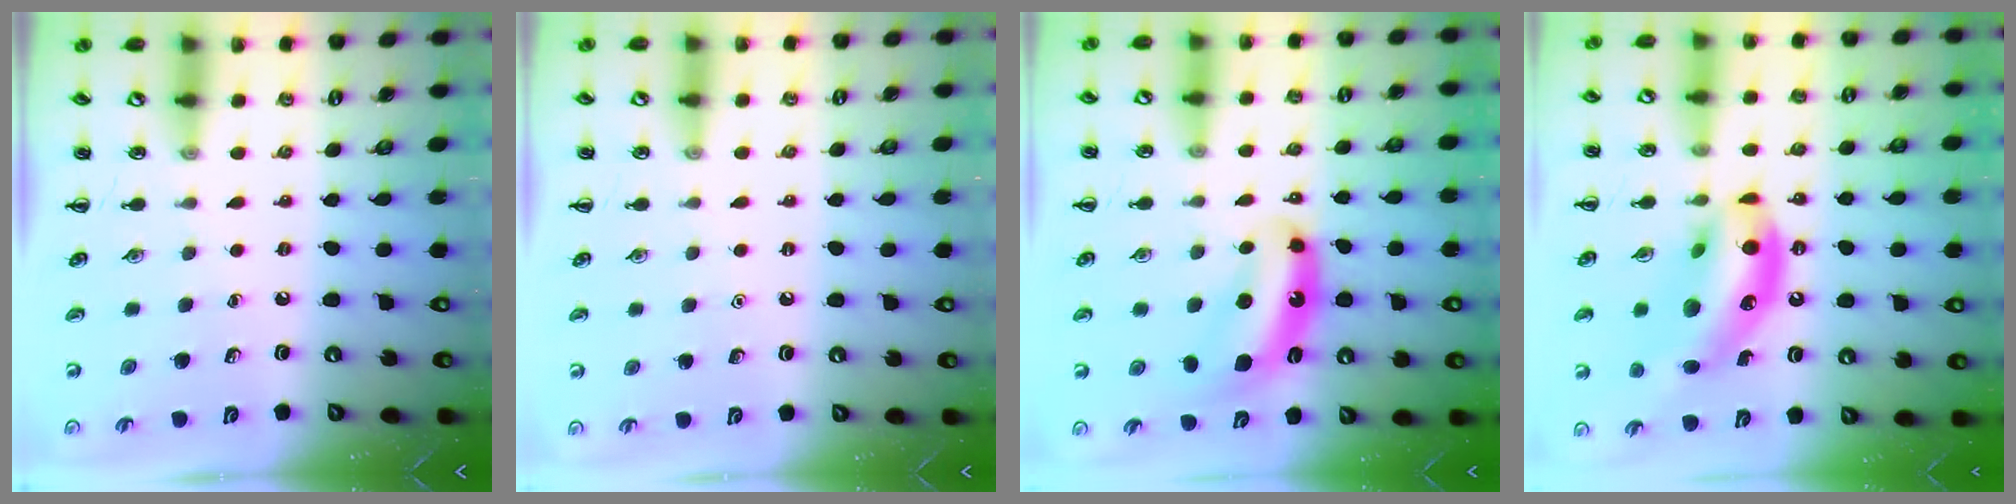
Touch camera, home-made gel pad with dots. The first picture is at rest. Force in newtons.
{"total": 1.6, "press": 1.6, "slide": 0.1}
{"total": 8.0, "press": 7.8, "slide": 1.7}
{"total": 18.3, "press": 17.6, "slide": 4.8}